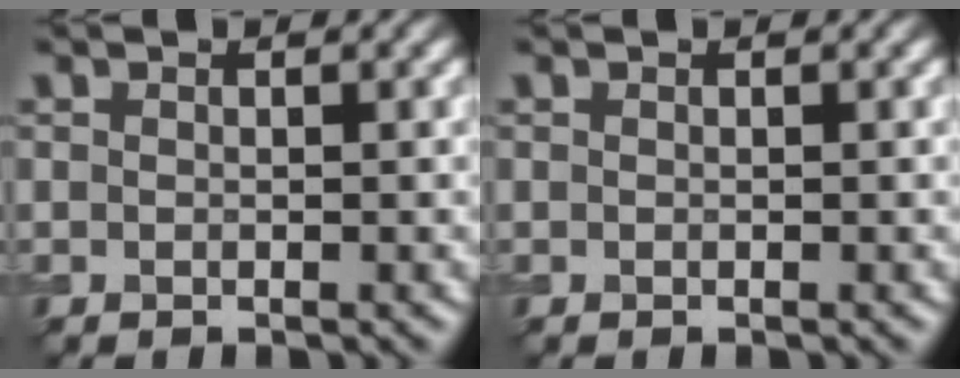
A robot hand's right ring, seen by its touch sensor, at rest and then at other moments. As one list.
[{"total": 0.0}]